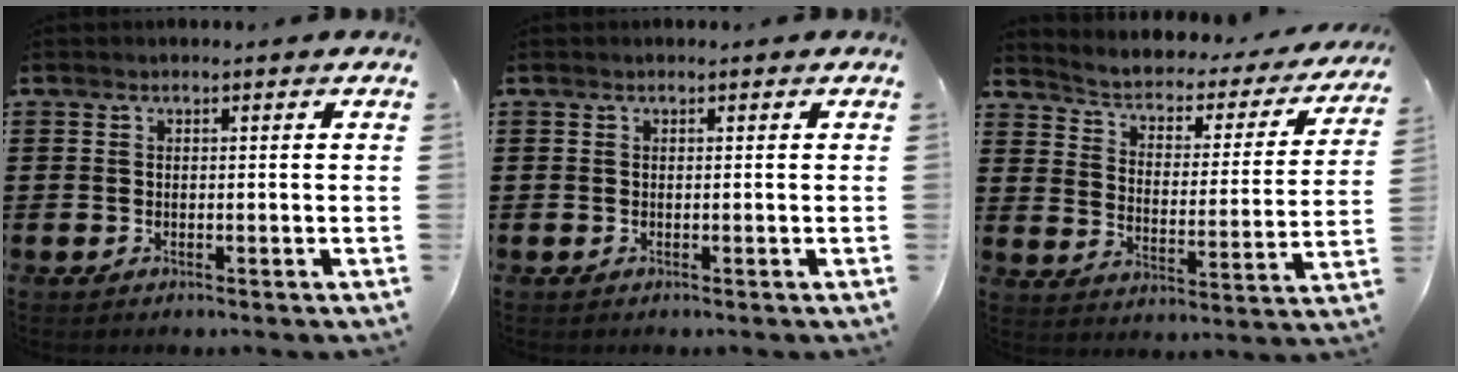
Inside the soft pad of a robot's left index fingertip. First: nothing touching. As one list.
[{"total": 0.0}, {"total": 1.9, "force": [1.2, 1.1, 0.9], "torque": [-0.031, -0.022, 0.009]}]